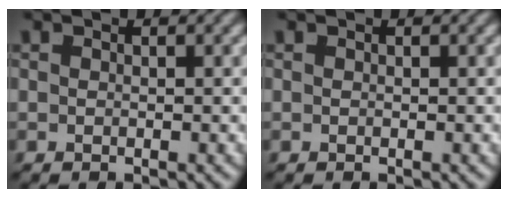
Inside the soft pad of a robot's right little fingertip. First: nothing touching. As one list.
[{"total": 0.0}]